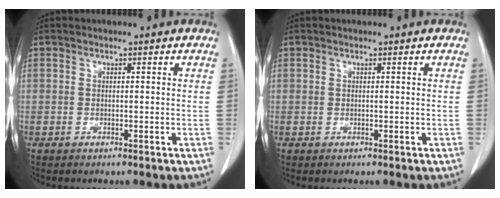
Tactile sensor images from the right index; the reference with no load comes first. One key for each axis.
{"total": 0.0}